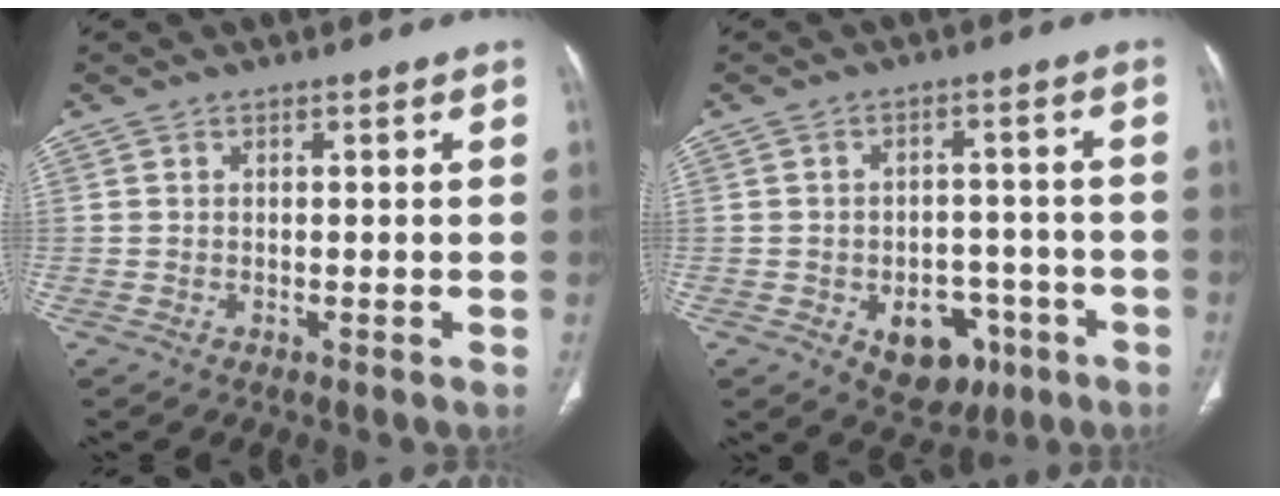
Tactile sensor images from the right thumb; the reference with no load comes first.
{"total": 10.2, "force": [-4.3, 7.1, 5.9], "torque": [-0.044, 0.030, -0.046]}